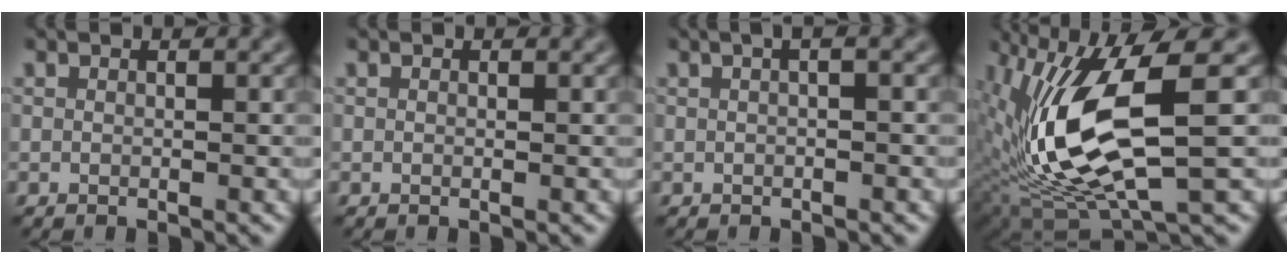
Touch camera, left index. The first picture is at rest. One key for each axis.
{"total": 0.0}
{"total": 3.1, "fx": 1.0, "fy": 1.4, "fz": 2.6, "tx": -0.017, "ty": 0.011, "tz": -0.008}
{"total": 11.4, "fx": 0.6, "fy": 4.0, "fz": 10.7, "tx": -0.235, "ty": -0.011, "tz": 0.019}